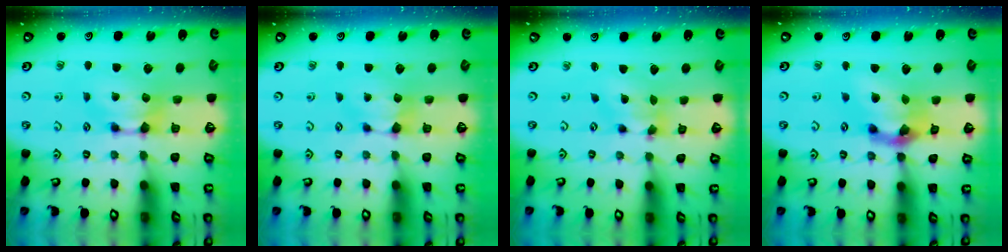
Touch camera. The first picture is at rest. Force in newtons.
{"total": 0.0}
{"total": 2.8, "press": 2.4, "slide": 1.5}
{"total": 8.3, "press": 7.9, "slide": 2.4}